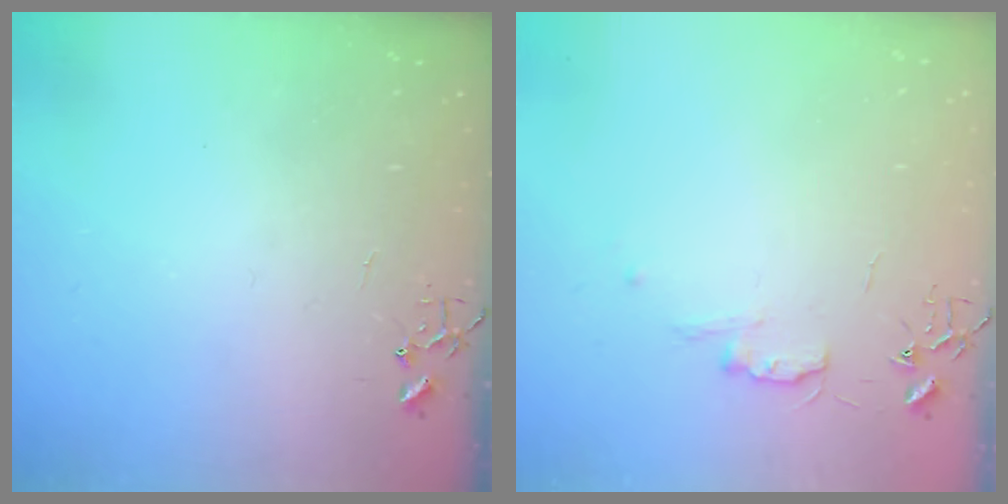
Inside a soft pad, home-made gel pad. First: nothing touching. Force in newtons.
{"total": 5.8, "press": 5.7, "slide": 0.7}